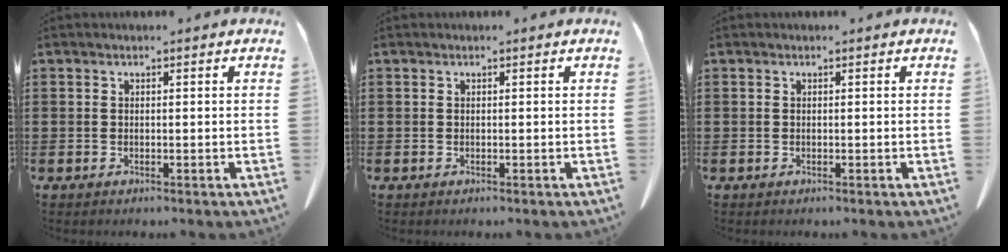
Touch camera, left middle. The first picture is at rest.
{"total": 0.0}
{"total": 0.0}